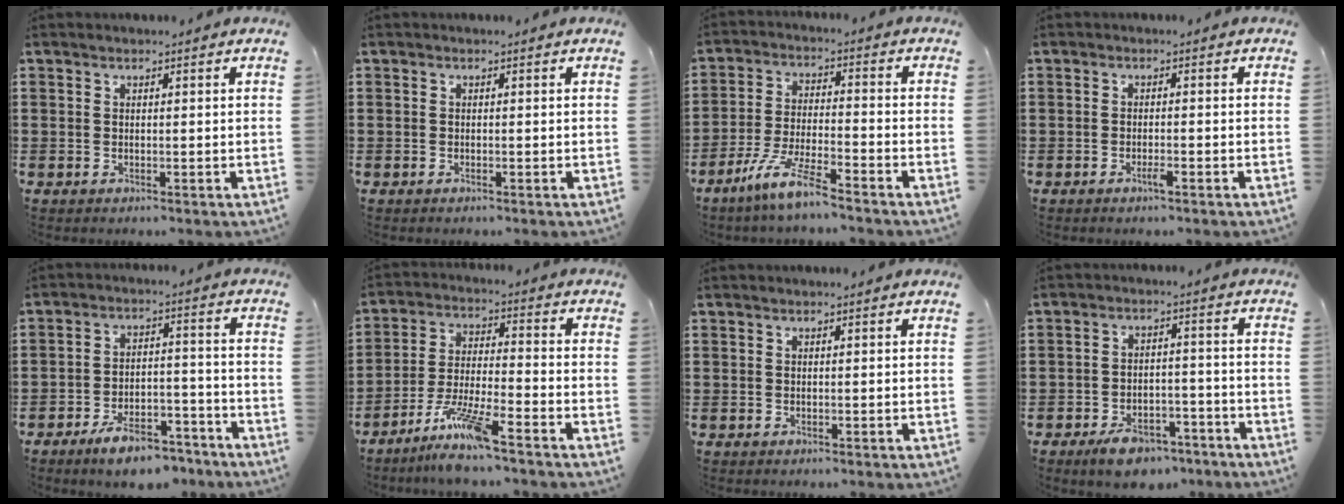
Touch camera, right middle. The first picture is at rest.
{"total": 0.0}
{"total": 8.3, "force": [-6.6, -0.4, 5.1], "torque": [-0.115, -0.019, -0.130]}
{"total": 1.4, "force": [-0.8, 0.1, 1.1], "torque": [-0.020, -0.003, -0.014]}
{"total": 7.2, "force": [-6.1, 1.9, 3.4], "torque": [-0.055, 0.012, -0.112]}
{"total": 8.2, "force": [-6.4, 0.2, 5.2], "torque": [-0.112, -0.015, -0.124]}
{"total": 0.0}
{"total": 5.3, "force": [-4.5, 2.0, 2.0], "torque": [-0.038, 0.013, -0.085]}